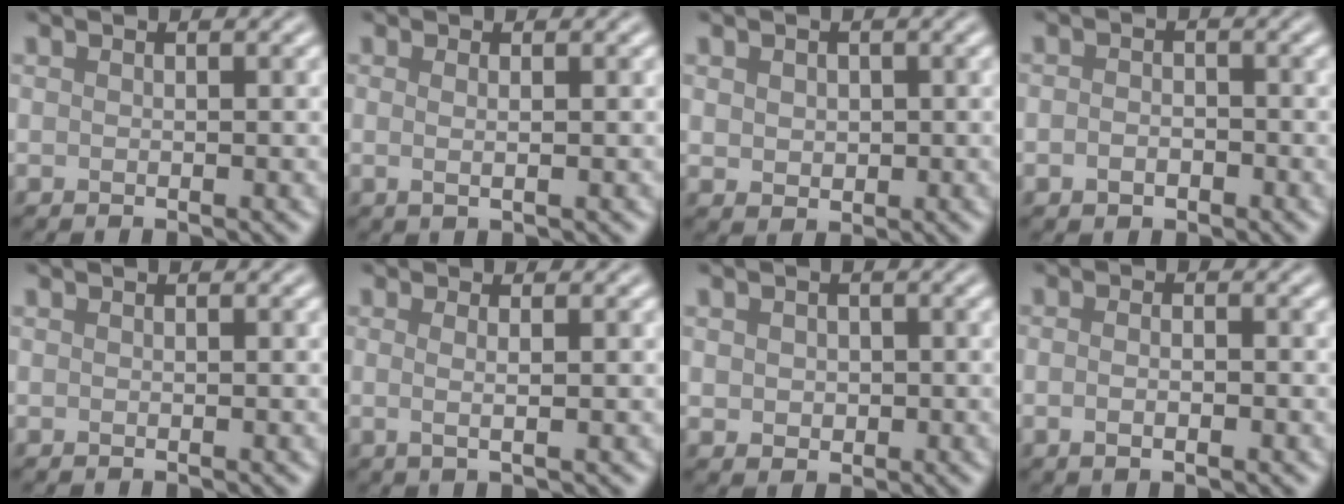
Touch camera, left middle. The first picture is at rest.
{"total": 1.2, "force": [0.2, 0.4, 1.1], "torque": [-0.018, -0.001, -0.002]}
{"total": 1.6, "force": [0.4, 1.4, 0.8], "torque": [-0.014, -0.004, 0.009]}
{"total": 1.6, "force": [-0.7, 1.2, 0.9], "torque": [-0.016, -0.001, -0.016]}
{"total": 0.0}
{"total": 1.7, "force": [0.2, 0.5, 1.6], "torque": [-0.027, -0.001, -0.004]}
{"total": 1.7, "force": [0.1, 1.5, 0.8], "torque": [-0.013, -0.003, 0.000]}
{"total": 2.1, "force": [-0.5, 1.0, 1.8], "torque": [-0.018, -0.005, -0.011]}